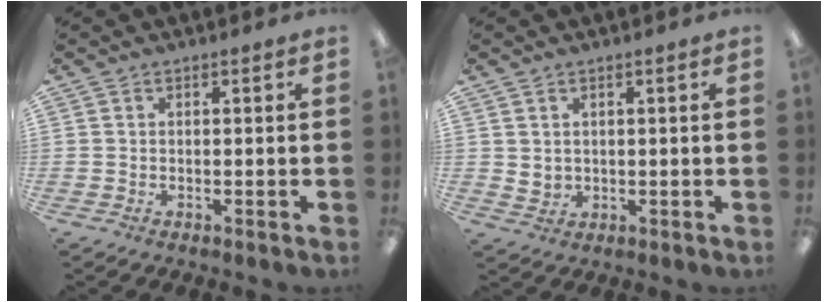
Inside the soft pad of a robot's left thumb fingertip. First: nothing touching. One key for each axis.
{"total": 2.5, "fx": 1.8, "fy": 1.7, "fz": 0.4, "tx": -0.003, "ty": -0.008, "tz": 0.030}